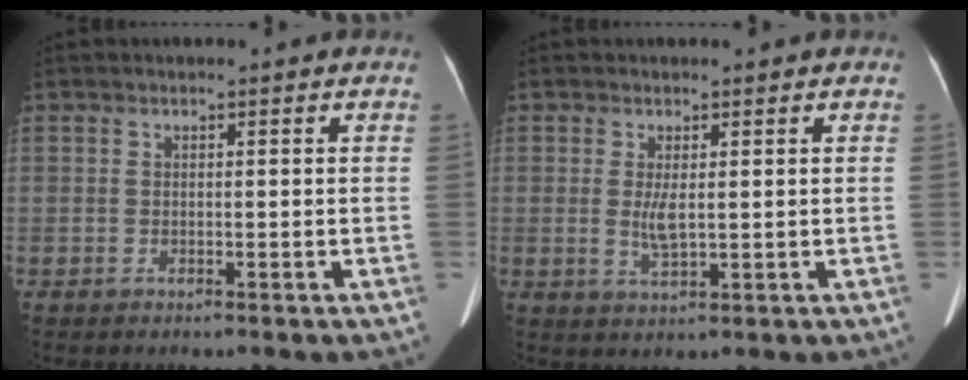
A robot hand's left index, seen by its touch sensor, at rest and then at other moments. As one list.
[{"total": 3.7, "force": [0.2, 0.9, 3.6], "torque": [-0.075, -0.008, 0.008]}]